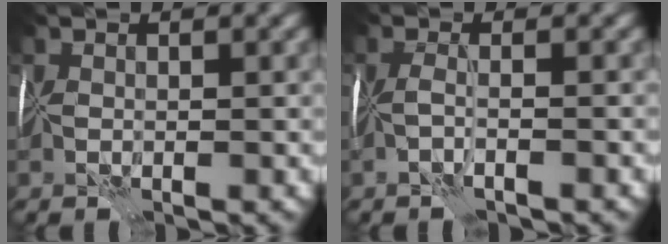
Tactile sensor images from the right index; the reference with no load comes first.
{"total": 1.6, "force": [-1.0, -1.3, 0.1], "torque": [-0.002, -0.002, -0.025]}